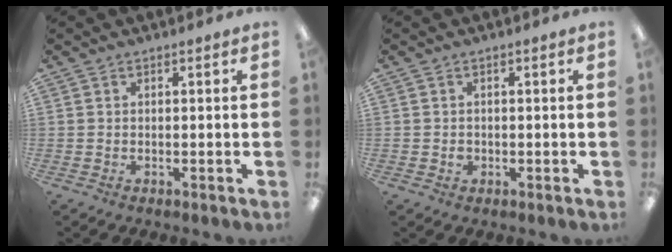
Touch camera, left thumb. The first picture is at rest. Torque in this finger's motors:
{"motor_torque": [-0.01, 0.01, 0.00, 0.01, 0.00]}